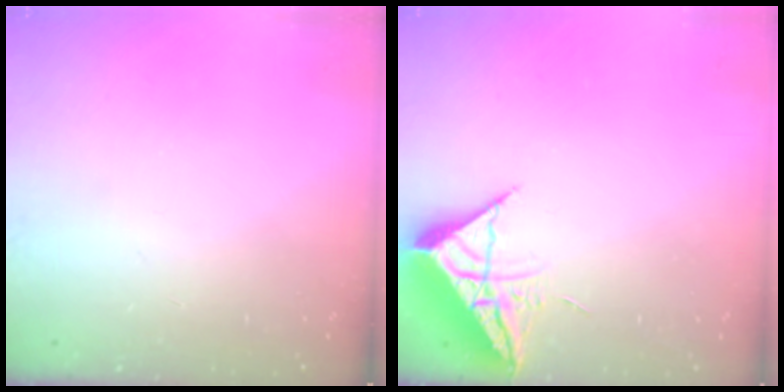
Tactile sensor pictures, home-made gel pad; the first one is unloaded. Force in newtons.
{"total": 10.0, "press": 9.9, "slide": 0.8}